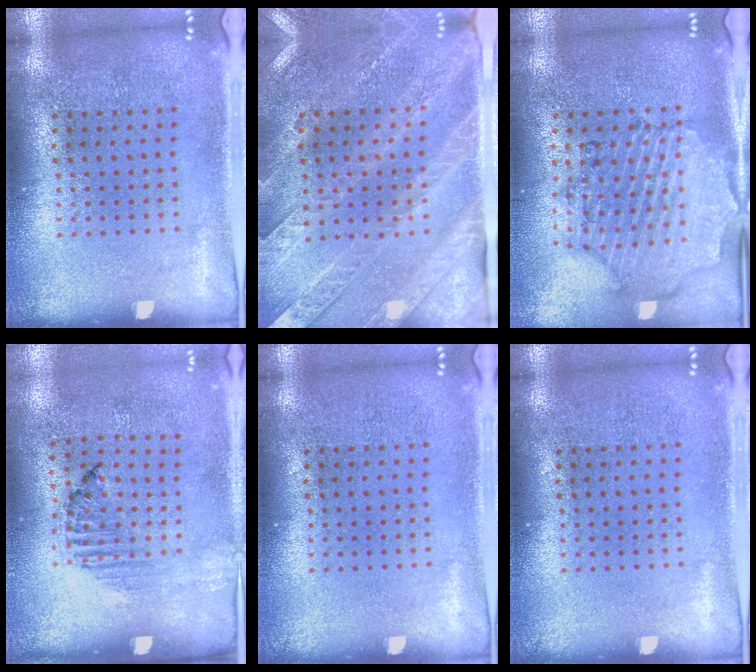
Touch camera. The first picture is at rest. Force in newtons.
{"total": 2.9, "press": 2.7, "slide": 1.2}
{"total": 1.6, "press": 1.6, "slide": 0.4}
{"total": 1.3, "press": 1.1, "slide": 0.6}
{"total": 0.0}
{"total": 0.0}